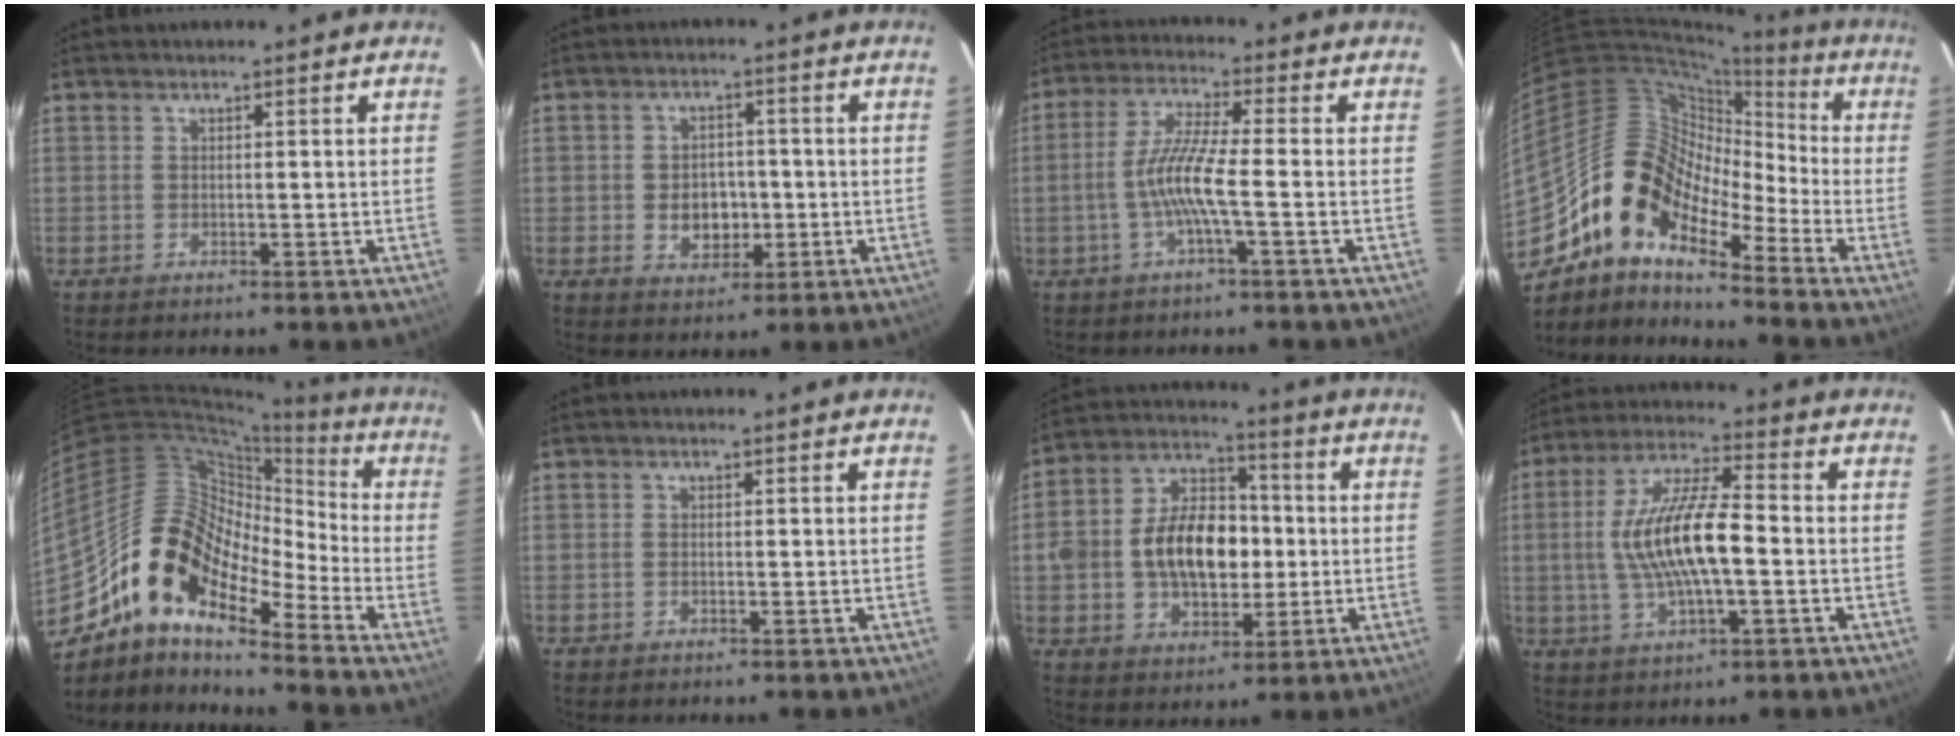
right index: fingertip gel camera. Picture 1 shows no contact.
{"total": 6.0, "force": [-1.0, 4.6, 3.7], "torque": [-0.072, 0.006, -0.007]}
{"total": 7.7, "force": [-2.1, -0.1, 7.5], "torque": [-0.160, 0.003, -0.040]}
{"total": 14.0, "force": [-9.0, 6.8, 8.3], "torque": [-0.135, 0.012, -0.192]}
{"total": 16.1, "force": [-10.5, 6.6, 10.3], "torque": [-0.170, 0.004, -0.218]}
{"total": 0.0}
{"total": 15.5, "force": [-0.8, 10.2, 11.7], "torque": [-0.224, 0.028, -0.010]}
{"total": 13.7, "force": [-1.2, 3.7, 13.1], "torque": [-0.257, 0.008, -0.022]}